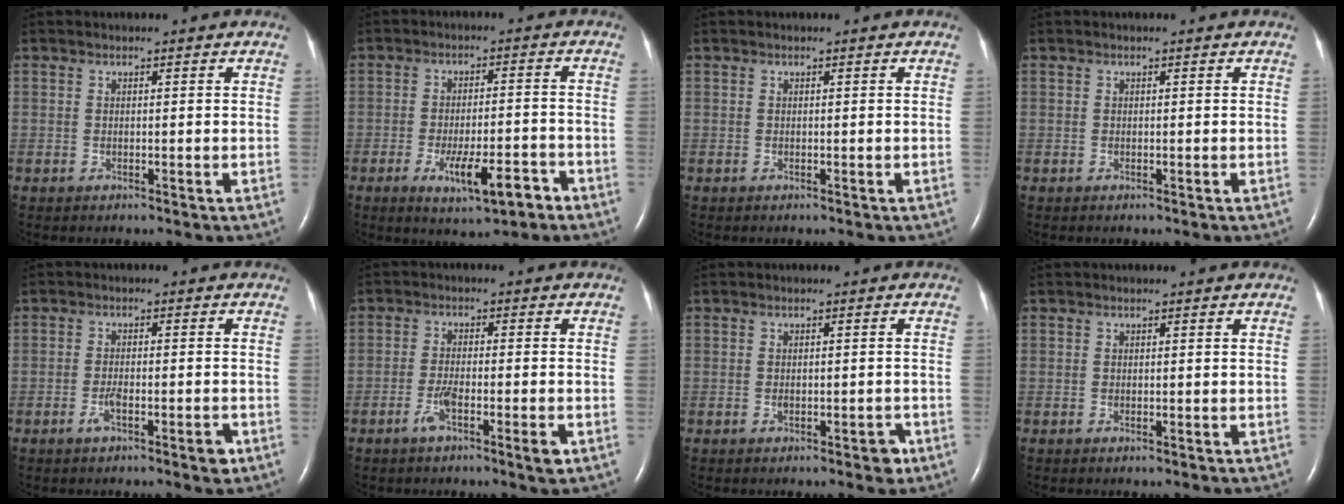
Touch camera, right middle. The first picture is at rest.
{"total": 7.9, "force": [-4.3, 1.9, 6.4], "torque": [-0.107, -0.007, -0.061]}
{"total": 0.0}
{"total": 0.0}
{"total": 4.1, "force": [-2.2, 0.8, 3.3], "torque": [-0.057, 0.000, -0.037]}
{"total": 5.0, "force": [-2.6, 0.4, 4.2], "torque": [-0.082, -0.005, -0.048]}
{"total": 2.5, "force": [-1.4, 1.0, 1.8], "torque": [-0.022, 0.003, -0.017]}
{"total": 0.0}